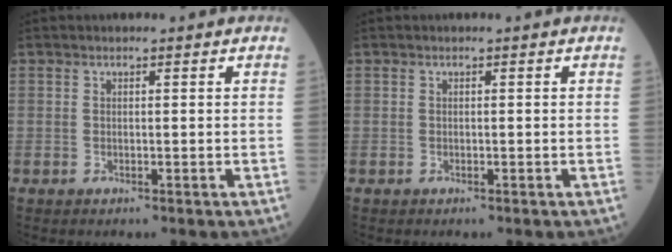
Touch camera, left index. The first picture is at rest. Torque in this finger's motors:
{"motor_torque": [-0.18, 0.18, 0.00, 0.00]}